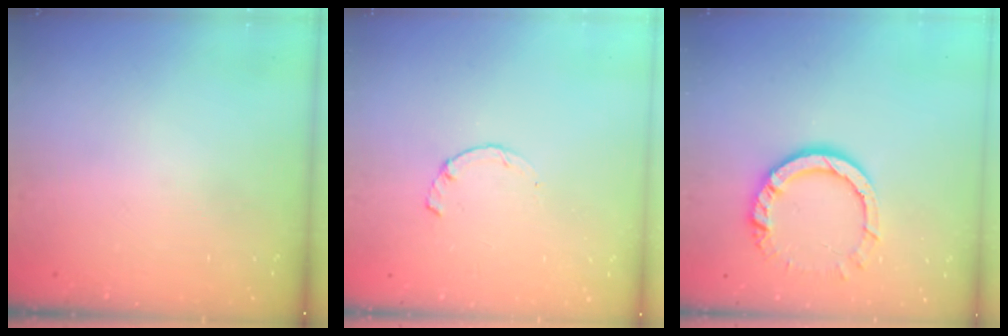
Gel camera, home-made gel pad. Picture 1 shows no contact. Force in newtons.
{"total": 1.7, "press": 1.7, "slide": 0.3}
{"total": 11.3, "press": 11.2, "slide": 1.3}